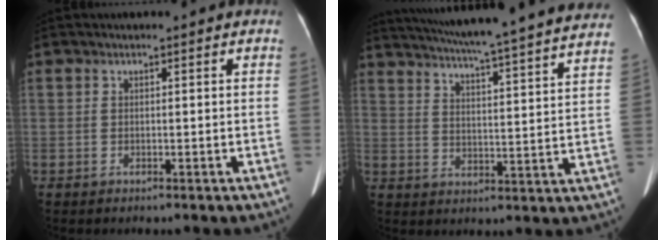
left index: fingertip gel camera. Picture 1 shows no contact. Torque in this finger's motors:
{"motor_torque": [0.06, -0.94, 0.20, 0.12]}